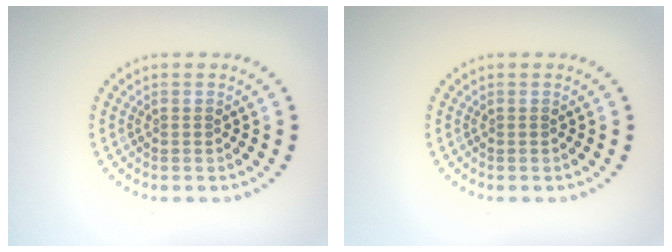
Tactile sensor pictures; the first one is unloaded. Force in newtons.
{"total": 0.0}